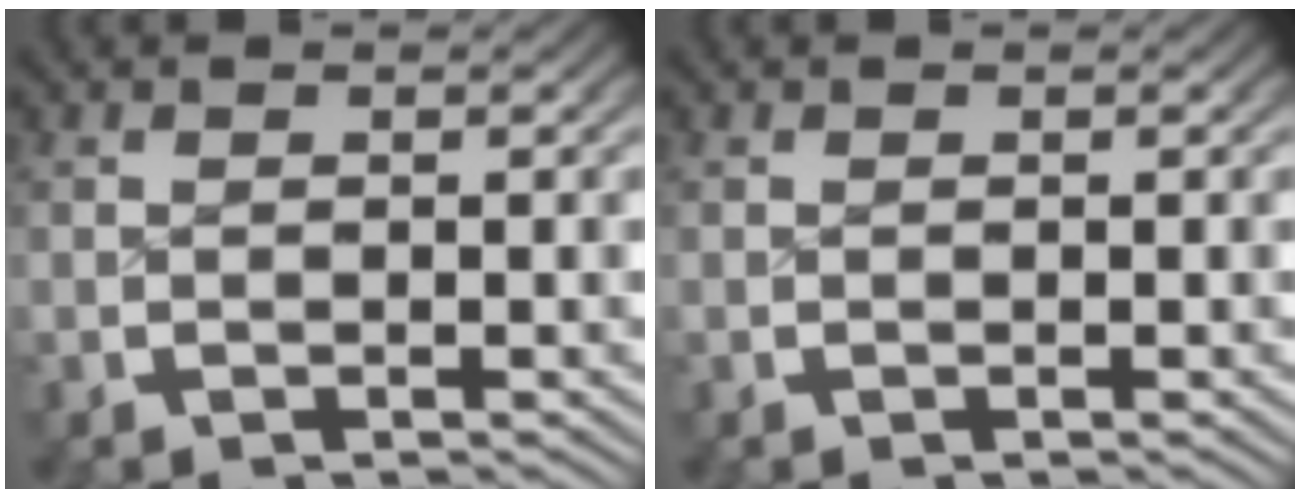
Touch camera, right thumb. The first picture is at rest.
{"total": 0.0}